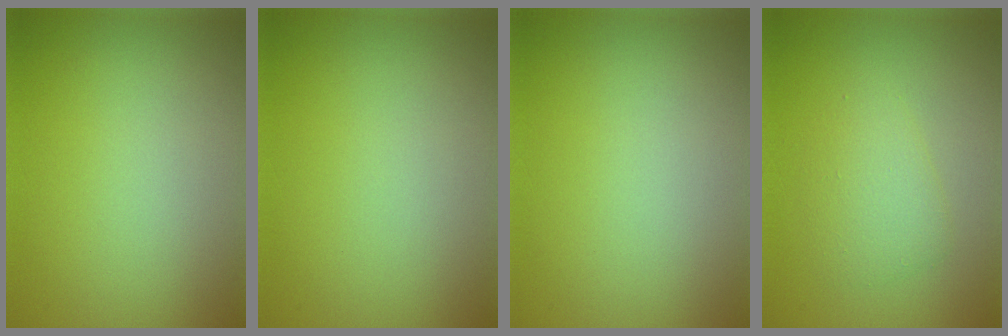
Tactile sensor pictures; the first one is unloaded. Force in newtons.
{"total": 0.0}
{"total": 0.0}
{"total": 2.4, "press": 2.4, "slide": 0.0}